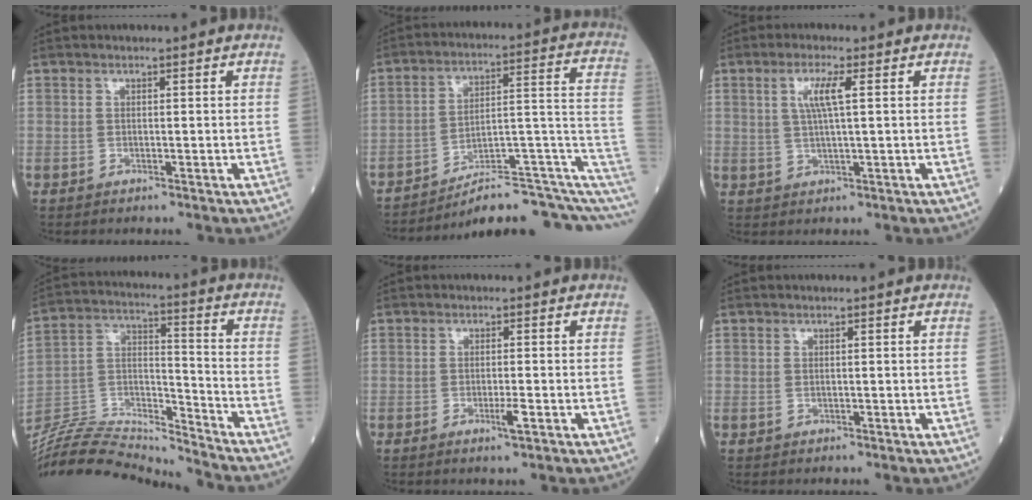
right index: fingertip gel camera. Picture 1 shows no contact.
{"total": 16.4, "force": [-11.0, 2.9, 11.8], "torque": [-0.103, 0.069, -0.152]}
{"total": 4.3, "force": [1.3, 0.0, 4.1], "torque": [-0.083, 0.003, 0.026]}
{"total": 18.6, "force": [-18.3, -0.1, 3.6], "torque": [-0.064, 0.031, -0.319]}
{"total": 2.3, "force": [-0.9, 0.0, 2.2], "torque": [-0.039, -0.005, -0.016]}
{"total": 0.0}